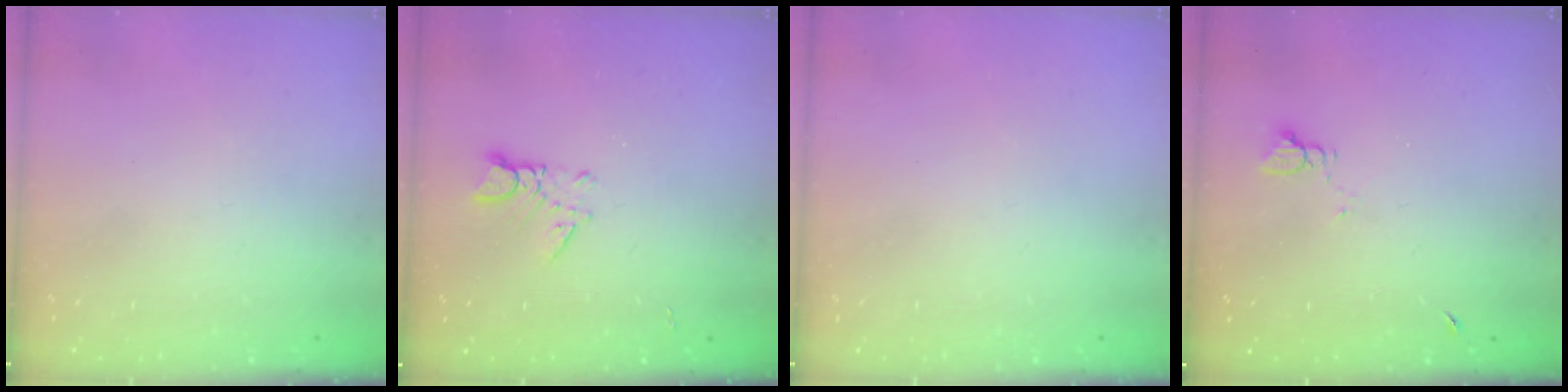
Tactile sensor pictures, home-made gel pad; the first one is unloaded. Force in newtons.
{"total": 2.7, "press": 2.7, "slide": 0.3}
{"total": 0.0}
{"total": 2.3, "press": 2.3, "slide": 0.3}